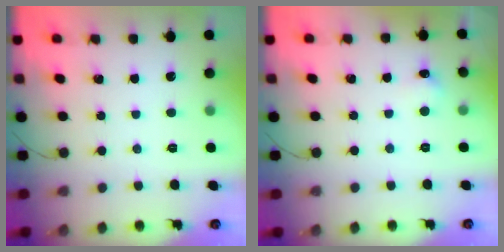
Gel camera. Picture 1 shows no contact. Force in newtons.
{"total": 4.5, "press": 4.3, "slide": 1.3}